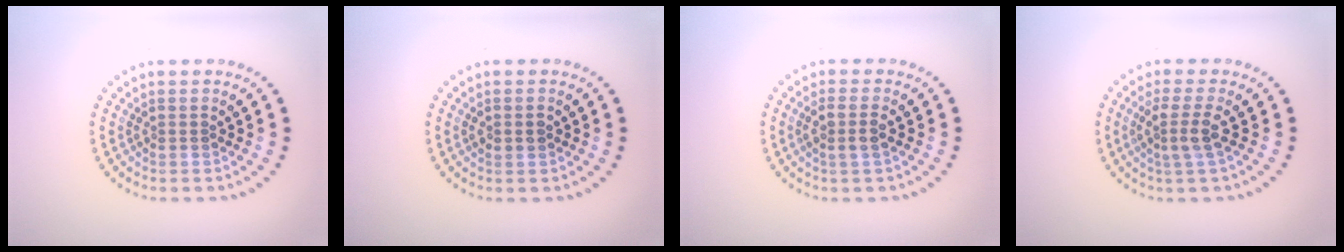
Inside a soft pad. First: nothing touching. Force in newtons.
{"total": 1.4, "press": 1.4, "slide": 0.1}
{"total": 2.0, "press": 1.8, "slide": 0.7}
{"total": 2.6, "press": 2.1, "slide": 1.6}